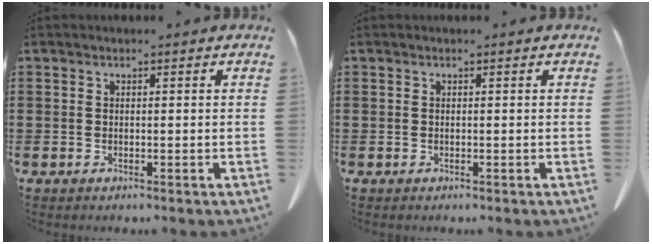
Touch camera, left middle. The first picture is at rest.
{"total": 0.0}